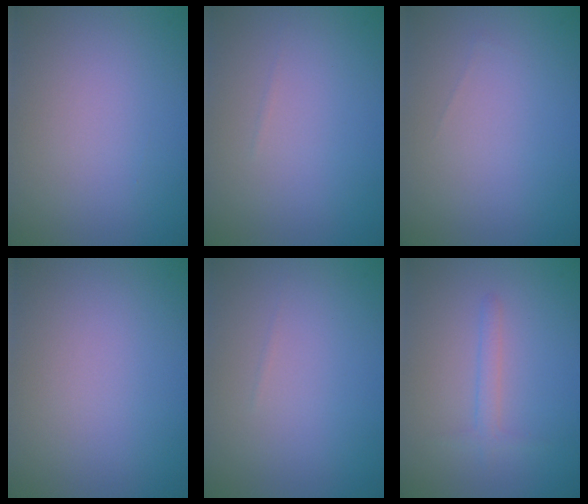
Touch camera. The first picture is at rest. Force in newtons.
{"total": 0.0}
{"total": 0.0}
{"total": 0.0}
{"total": 0.0}
{"total": 1.4, "press": 1.4, "slide": 0.1}